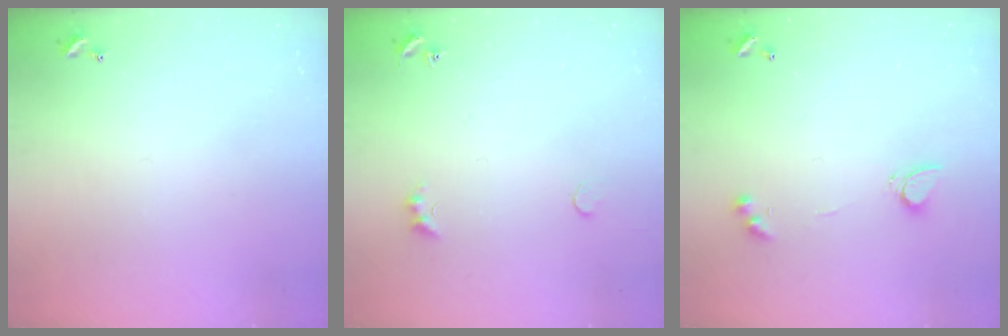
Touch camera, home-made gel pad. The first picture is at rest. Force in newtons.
{"total": 1.9, "press": 1.9, "slide": 0.5}
{"total": 3.1, "press": 3.1, "slide": 0.6}